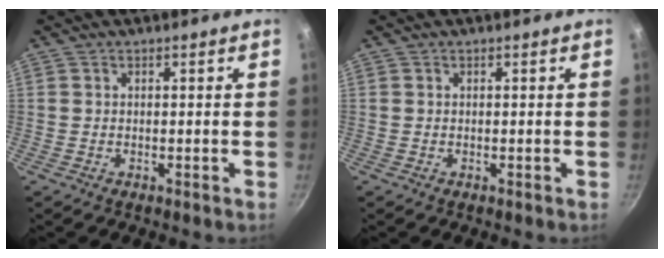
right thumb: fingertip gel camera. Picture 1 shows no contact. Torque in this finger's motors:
{"motor_torque": [-0.01, -0.01, 0.01, -0.01, 0.00]}